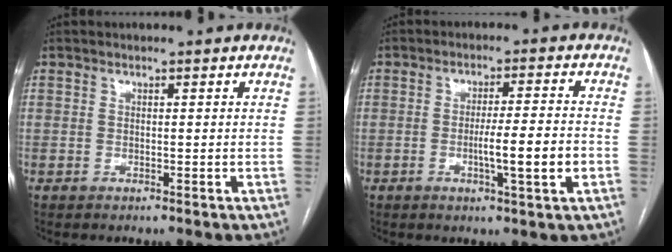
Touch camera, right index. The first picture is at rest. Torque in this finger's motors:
{"motor_torque": [1.22, -0.29, 0.58, 0.12]}